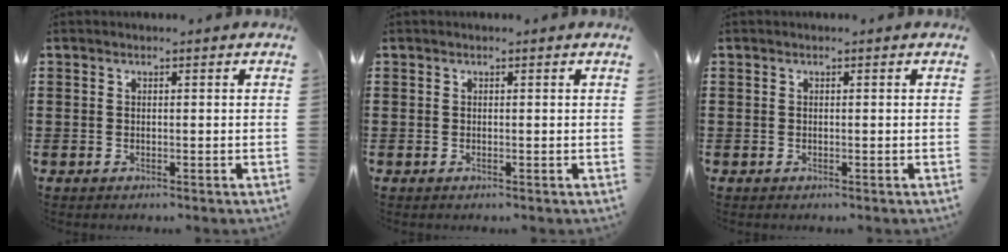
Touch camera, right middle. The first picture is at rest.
{"total": 0.0}
{"total": 0.0}